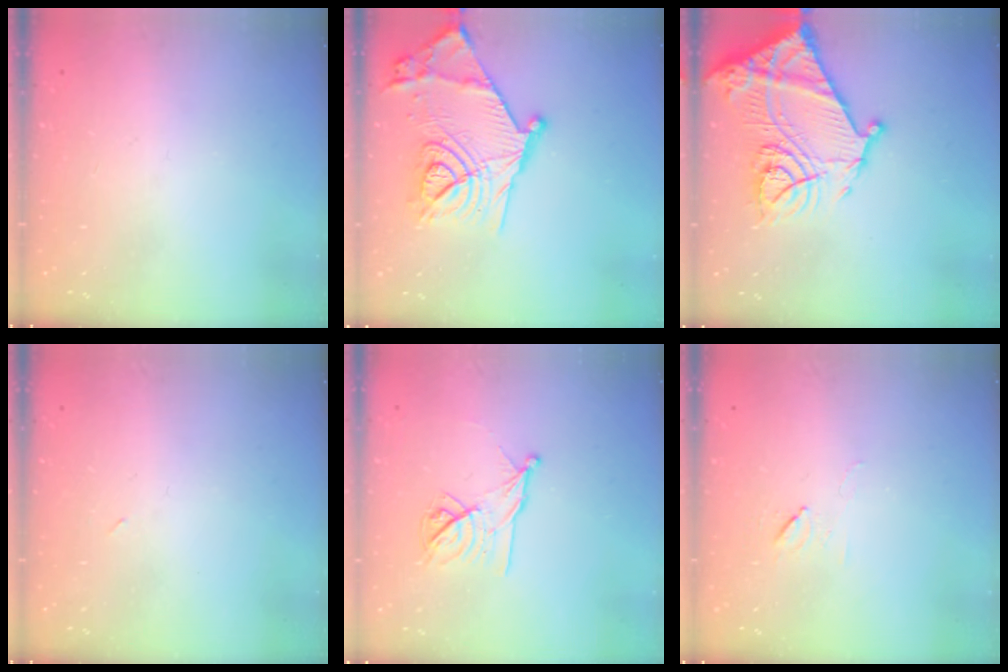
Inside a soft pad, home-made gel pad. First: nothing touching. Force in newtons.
{"total": 22.3, "press": 22.3, "slide": 1.1}
{"total": 22.6, "press": 22.5, "slide": 2.0}
{"total": 2.4, "press": 2.3, "slide": 0.8}
{"total": 11.3, "press": 11.3, "slide": 0.5}
{"total": 5.4, "press": 5.3, "slide": 1.0}